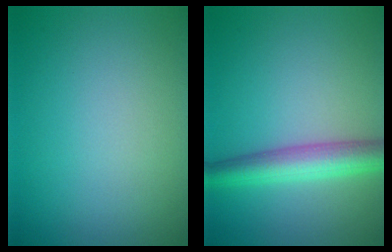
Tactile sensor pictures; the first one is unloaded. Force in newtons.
{"total": 4.7, "press": 4.7, "slide": 0.1}